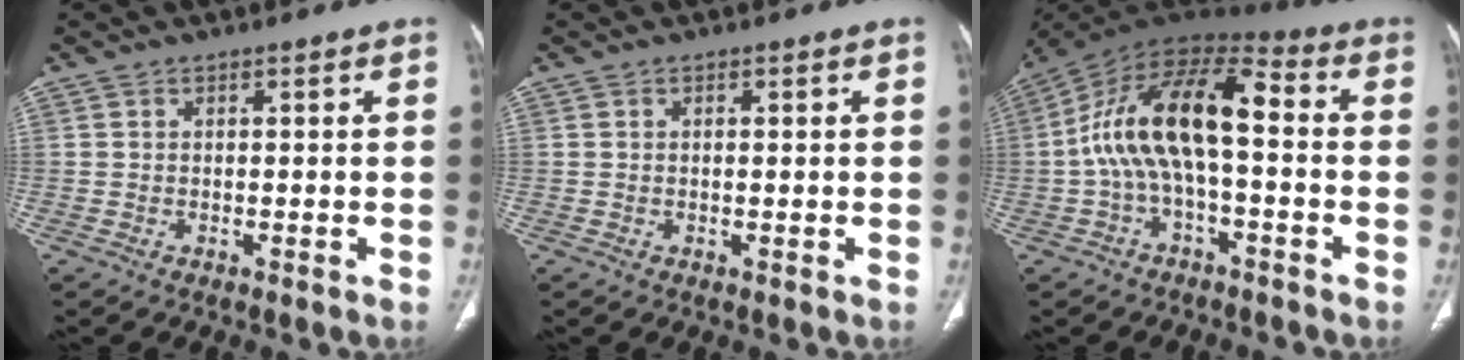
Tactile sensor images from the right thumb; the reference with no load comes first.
{"total": 0.8, "force": [0.2, 0.2, 0.7], "torque": [-0.018, 0.001, 0.004]}
{"total": 16.2, "force": [-0.7, 7.3, 14.4], "torque": [-0.261, 0.057, -0.022]}